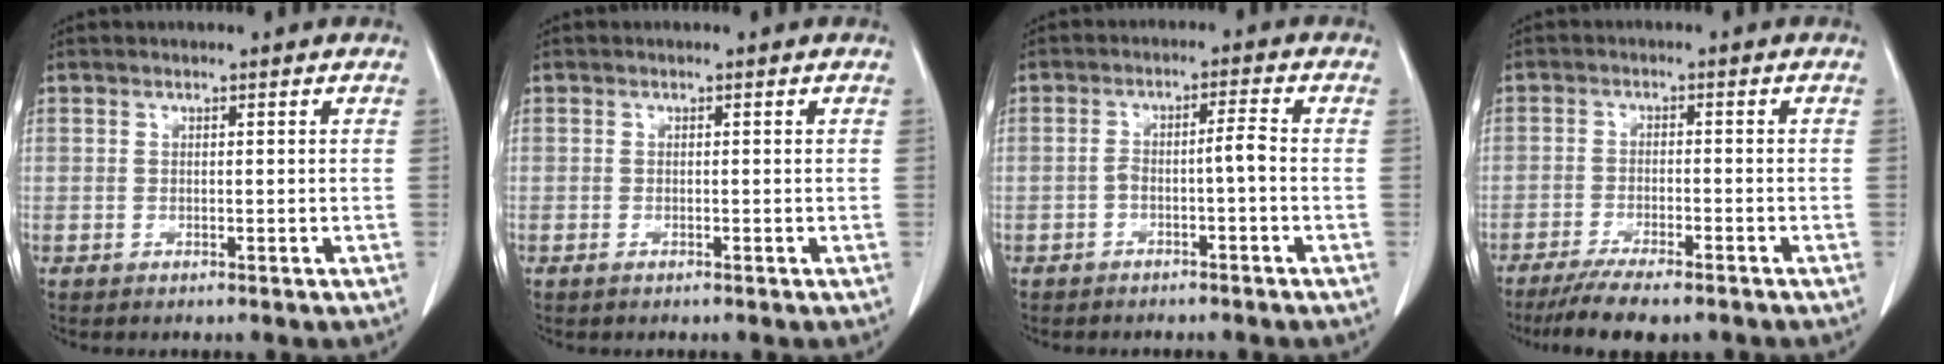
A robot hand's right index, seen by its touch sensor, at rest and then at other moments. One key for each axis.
{"total": 0.0}
{"total": 3.1, "fx": -1.2, "fy": 0.1, "fz": 2.8, "tx": -0.049, "ty": 0.015, "tz": -0.020}
{"total": 9.2, "fx": -7.5, "fy": 1.4, "fz": 5.1, "tx": -0.075, "ty": -0.017, "tz": -0.119}